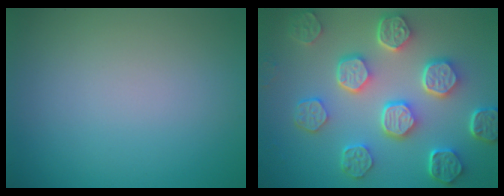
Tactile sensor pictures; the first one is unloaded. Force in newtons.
{"total": 7.8, "press": 5.9, "slide": 5.1}